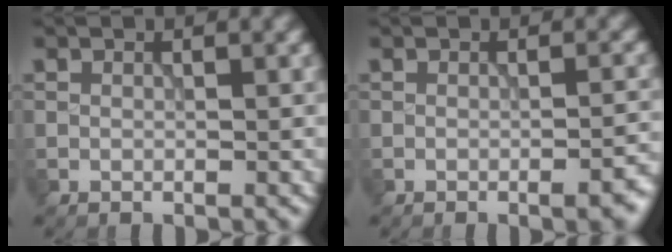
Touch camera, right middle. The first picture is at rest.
{"total": 3.1, "force": [-1.3, 0.8, 2.6], "torque": [-0.031, 0.002, -0.020]}